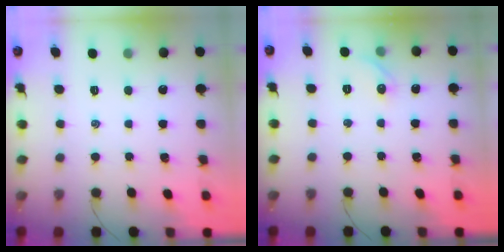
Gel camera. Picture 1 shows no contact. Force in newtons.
{"total": 4.9, "press": 4.7, "slide": 1.3}